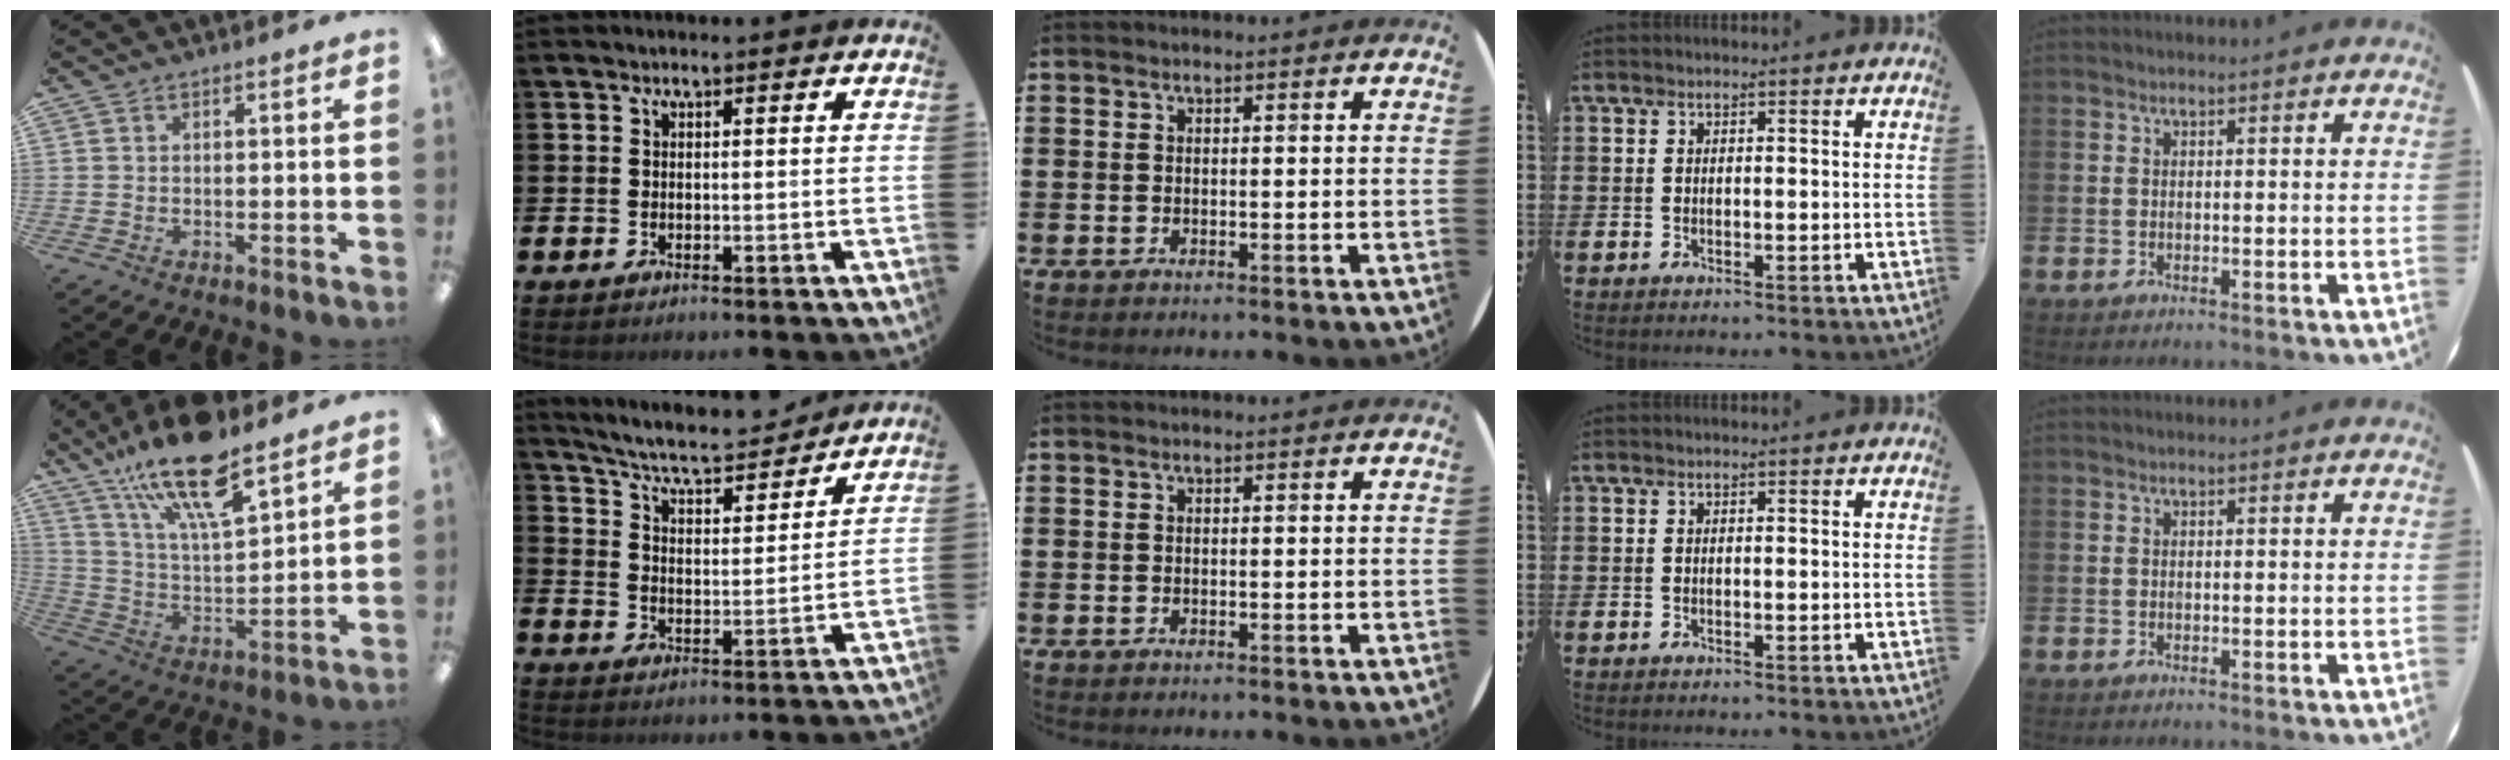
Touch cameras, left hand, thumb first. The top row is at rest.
{"thumb": {"total": 19.7, "force": [13.8, 6.1, 12.6], "torque": [-0.227, -0.076, 0.237]}, "index": {"total": 6.8, "force": [6.4, 0.9, 2.0], "torque": [-0.070, -0.047, 0.108]}}